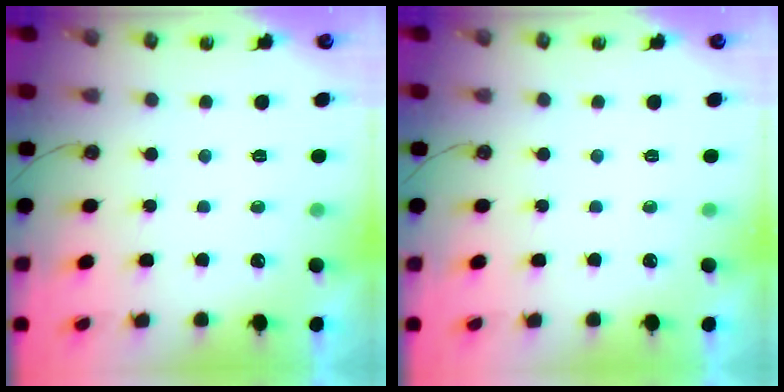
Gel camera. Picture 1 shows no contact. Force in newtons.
{"total": 0.0}